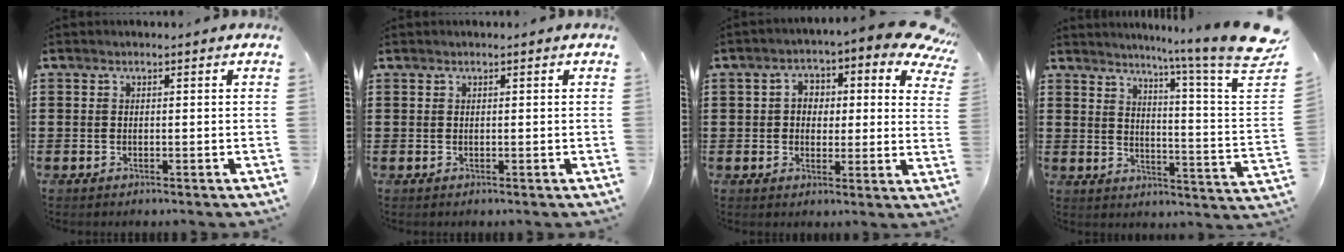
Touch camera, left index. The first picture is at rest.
{"total": 0.0}
{"total": 5.3, "force": [1.9, 3.3, 3.7], "torque": [-0.074, -0.003, 0.022]}
{"total": 9.0, "force": [7.2, -2.0, 5.1], "torque": [-0.101, -0.063, 0.110]}